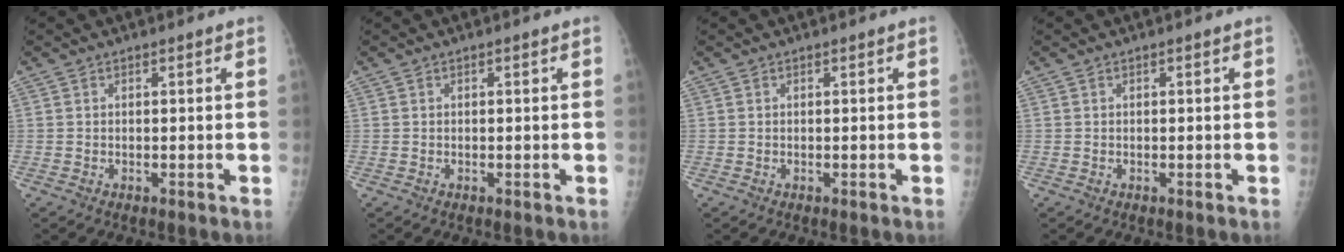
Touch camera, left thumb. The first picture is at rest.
{"total": 0.0}
{"total": 0.0}
{"total": 0.0}